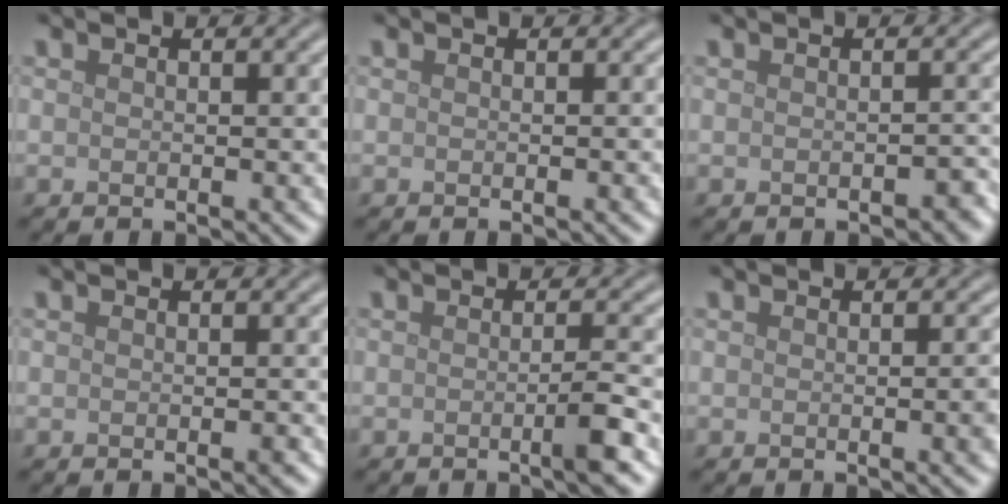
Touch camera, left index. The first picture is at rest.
{"total": 0.6, "force": [-0.1, 0.0, 0.6], "torque": [-0.006, 0.001, -0.001]}
{"total": 1.0, "force": [-0.5, 0.5, 0.7], "torque": [-0.012, -0.001, -0.005]}
{"total": 0.5, "force": [-0.2, 0.0, 0.5], "torque": [-0.006, 0.002, -0.003]}
{"total": 2.4, "force": [-0.6, 0.3, 2.3], "torque": [-0.032, 0.000, -0.015]}
{"total": 2.1, "force": [-0.2, 0.5, 2.0], "torque": [-0.020, 0.001, -0.004]}